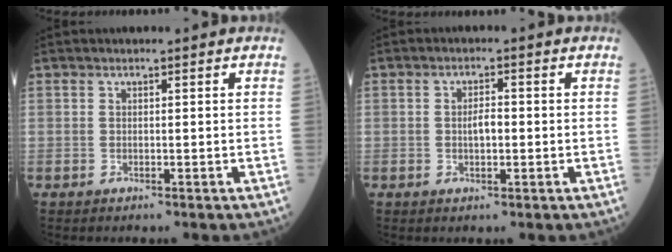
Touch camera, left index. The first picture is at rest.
{"total": 2.4, "force": [-0.3, 0.9, 2.2], "torque": [-0.032, 0.003, -0.004]}